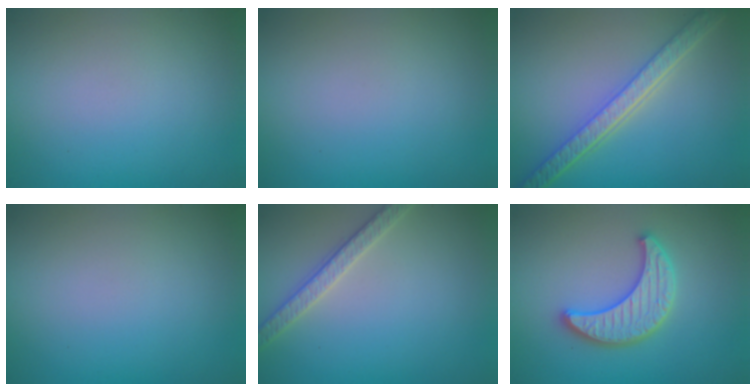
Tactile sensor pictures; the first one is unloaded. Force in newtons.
{"total": 0.0}
{"total": 5.4, "press": 4.3, "slide": 3.2}
{"total": 0.0}
{"total": 2.6, "press": 2.5, "slide": 0.5}
{"total": 4.0, "press": 3.9, "slide": 0.8}